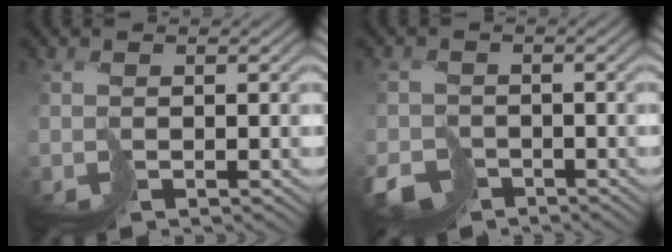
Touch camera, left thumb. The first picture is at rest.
{"total": 3.8, "force": [-3.1, 2.0, 0.7], "torque": [-0.006, -0.017, -0.050]}